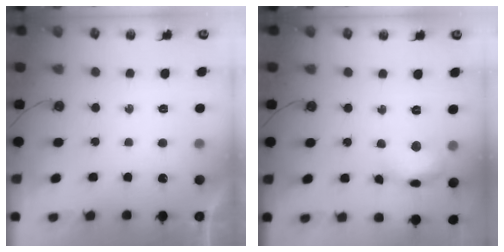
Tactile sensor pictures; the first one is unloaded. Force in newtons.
{"total": 11.8, "press": 10.8, "slide": 4.8}